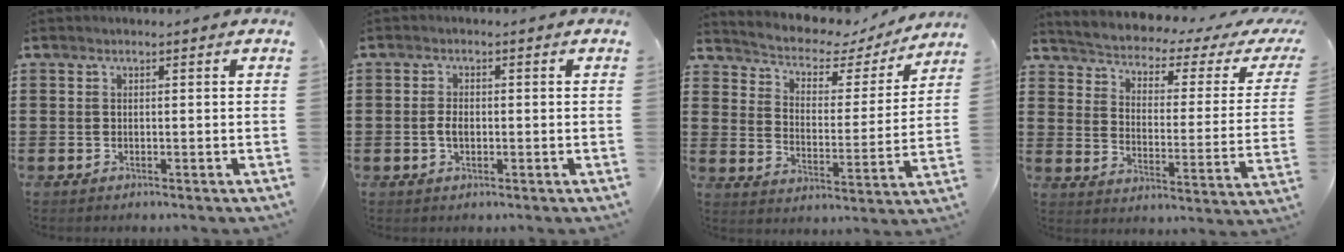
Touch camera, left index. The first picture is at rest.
{"total": 2.1, "force": [-0.4, 1.0, 1.8], "torque": [-0.042, -0.001, -0.011]}
{"total": 3.8, "force": [3.2, 1.6, 1.1], "torque": [-0.044, -0.029, 0.046]}
{"total": 1.7, "force": [1.0, 0.2, 1.3], "torque": [-0.040, -0.025, 0.004]}